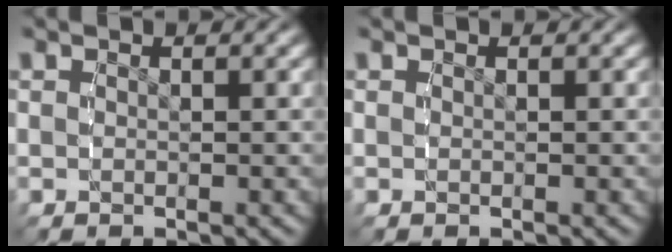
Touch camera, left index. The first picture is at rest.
{"total": 0.0}